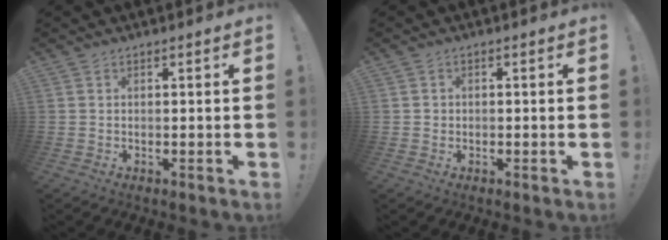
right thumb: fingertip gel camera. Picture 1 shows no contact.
{"total": 1.3, "force": [-0.2, 1.3, 0.1], "torque": [-0.001, 0.006, -0.004]}